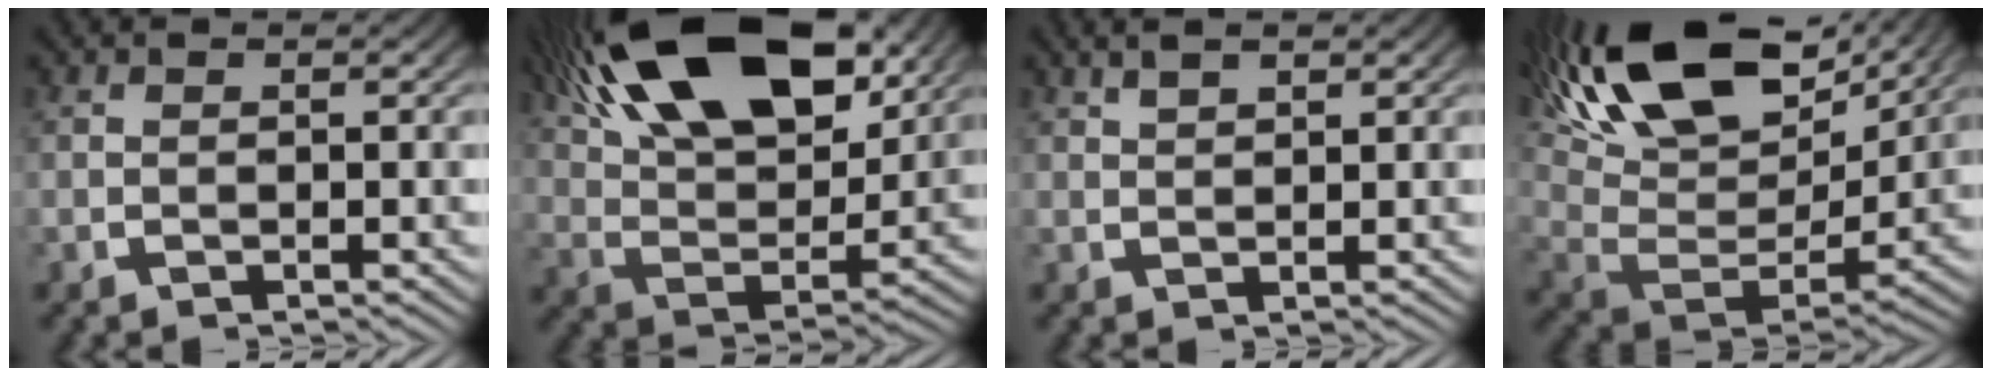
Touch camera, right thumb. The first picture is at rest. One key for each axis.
{"total": 13.6, "fx": 5.5, "fy": 7.0, "fz": 10.3, "tx": -0.197, "ty": -0.006, "tz": 0.095}
{"total": 2.0, "fx": 1.7, "fy": 0.5, "fz": 0.9, "tx": -0.008, "ty": 0.007, "tz": 0.032}
{"total": 13.6, "fx": 5.8, "fy": 7.2, "fz": 10.0, "tx": -0.202, "ty": -0.004, "tz": 0.093}